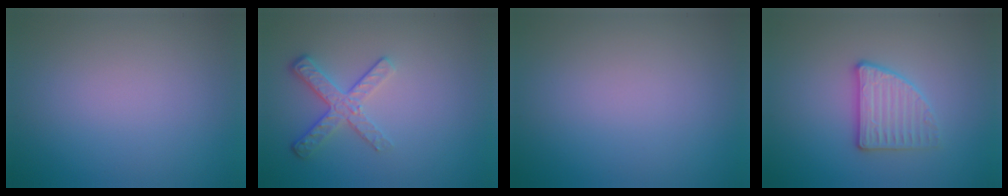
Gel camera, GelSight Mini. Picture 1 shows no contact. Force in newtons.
{"total": 3.0, "press": 2.3, "slide": 1.9}
{"total": 0.0}
{"total": 2.9, "press": 2.8, "slide": 0.7}